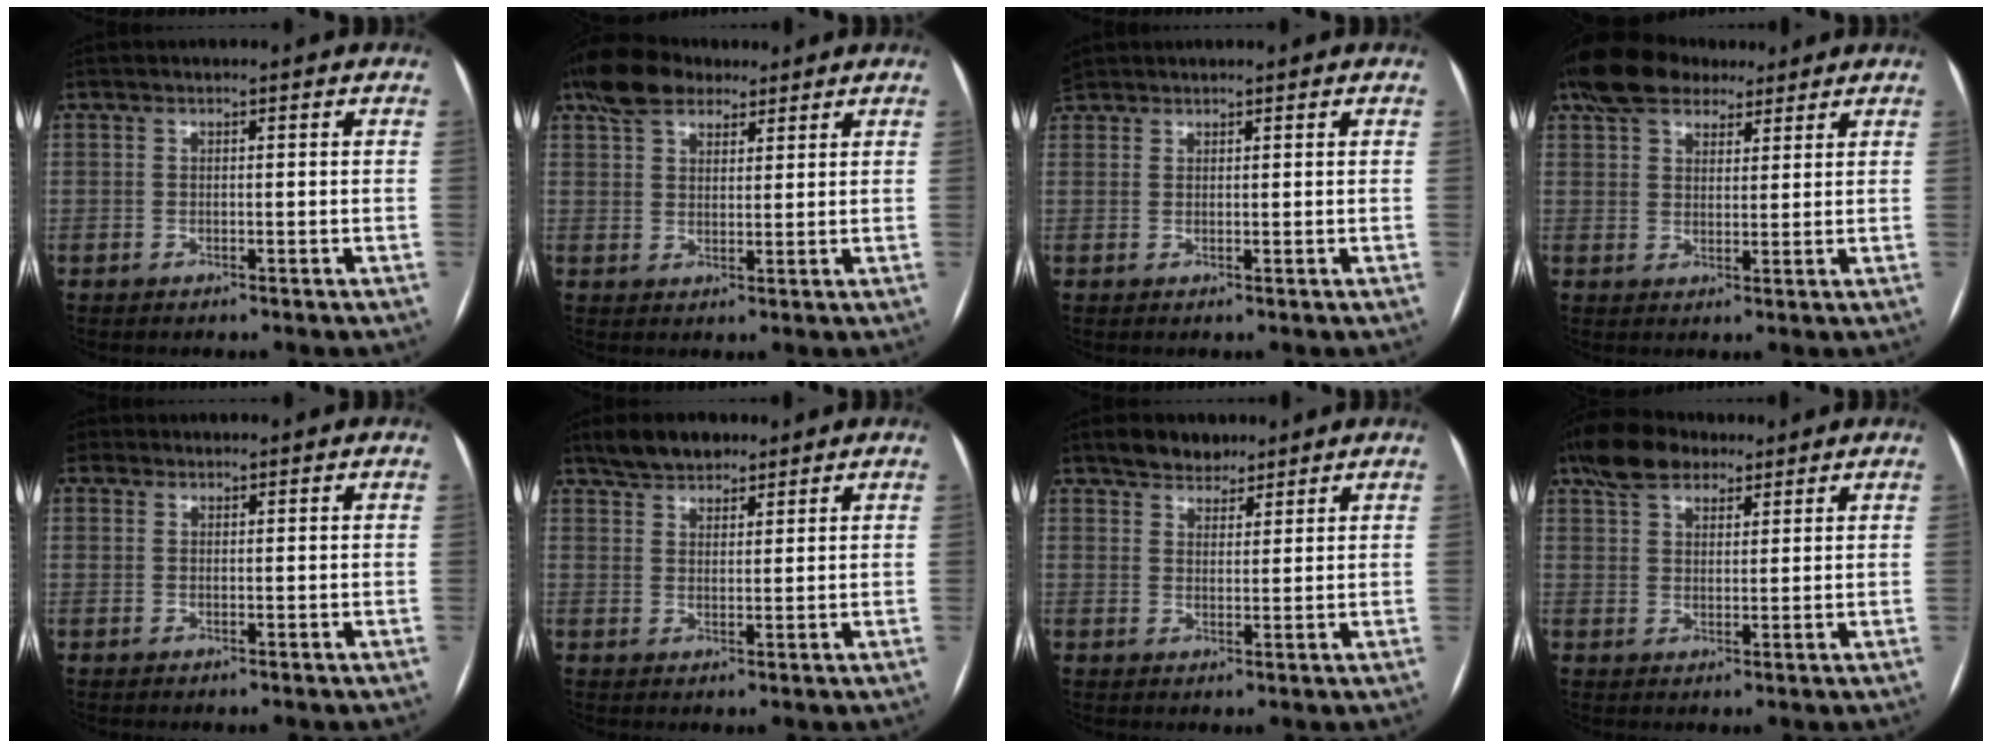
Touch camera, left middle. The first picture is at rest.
{"total": 8.0, "force": [5.9, 4.1, 3.6], "torque": [-0.072, 0.029, 0.107]}
{"total": 2.8, "force": [2.3, 1.5, 0.5], "torque": [-0.022, 0.015, 0.046]}
{"total": 10.1, "force": [7.6, 4.9, 4.4], "torque": [-0.074, 0.036, 0.133]}
{"total": 1.7, "force": [0.8, 1.4, 0.3], "torque": [0.002, 0.004, 0.010]}
{"total": 5.5, "force": [4.4, 2.6, 2.0], "torque": [-0.038, 0.013, 0.081]}
{"total": 4.6, "force": [3.7, 2.5, 1.2], "torque": [-0.018, 0.008, 0.062]}
{"total": 7.9, "force": [5.8, 4.0, 3.6], "torque": [-0.072, 0.027, 0.106]}